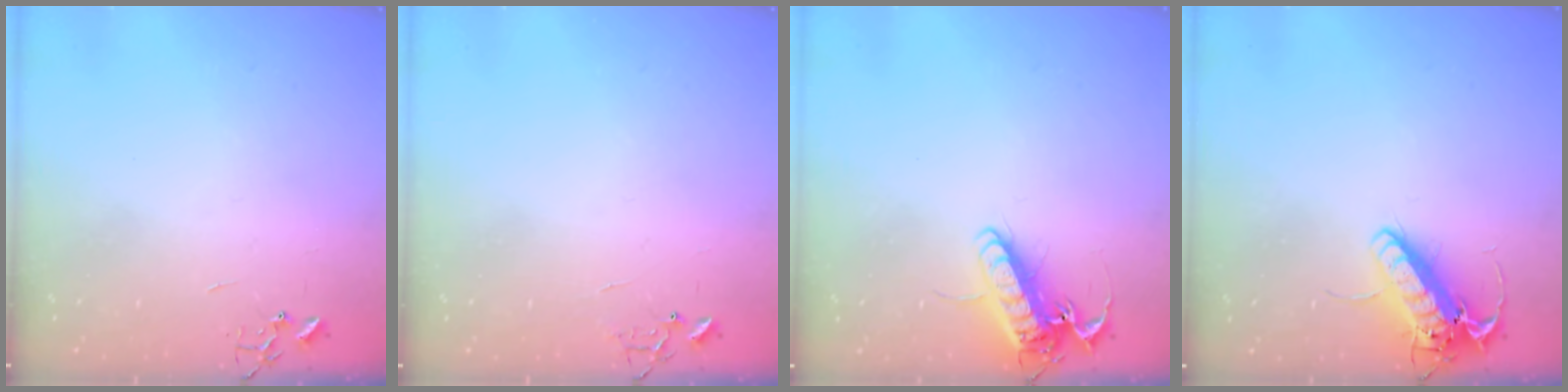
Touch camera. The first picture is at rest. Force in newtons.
{"total": 6.4, "press": 6.4, "slide": 0.6}
{"total": 15.2, "press": 15.0, "slide": 2.4}
{"total": 14.8, "press": 14.5, "slide": 2.9}